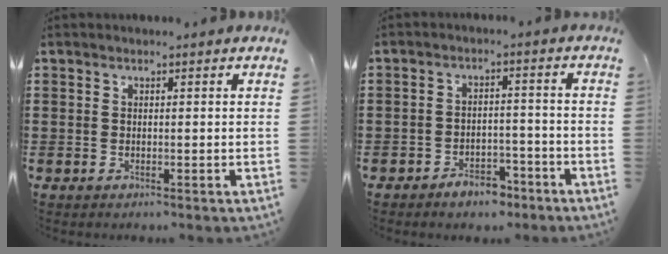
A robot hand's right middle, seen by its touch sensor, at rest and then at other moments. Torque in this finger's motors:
{"motor_torque": [2.14, 0.00, 0.04, 0.06]}